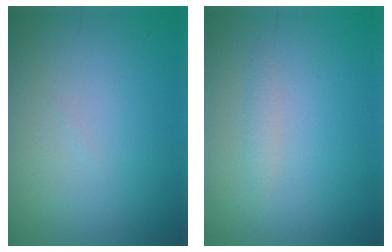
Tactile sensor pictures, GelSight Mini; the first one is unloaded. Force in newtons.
{"total": 0.8, "press": 0.8, "slide": 0.1}